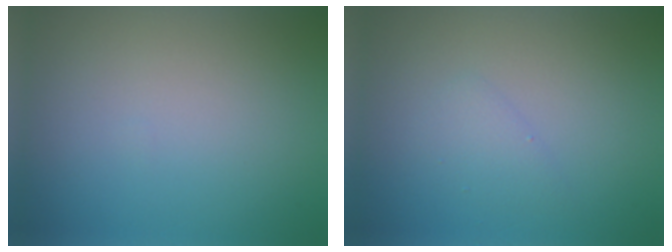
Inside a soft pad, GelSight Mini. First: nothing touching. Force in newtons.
{"total": 1.5, "press": 1.5, "slide": 0.1}